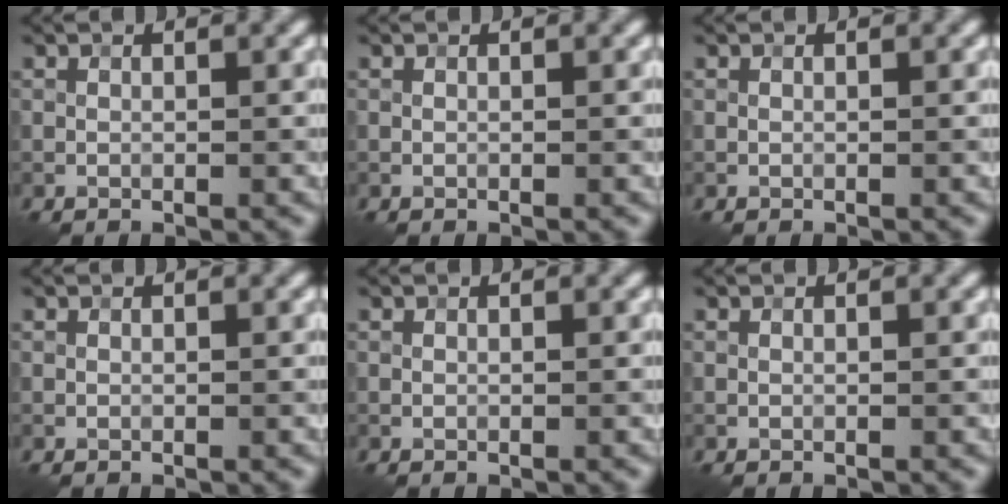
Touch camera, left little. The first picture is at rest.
{"total": 0.0}
{"total": 0.0}
{"total": 0.0}
{"total": 0.0}
{"total": 0.0}